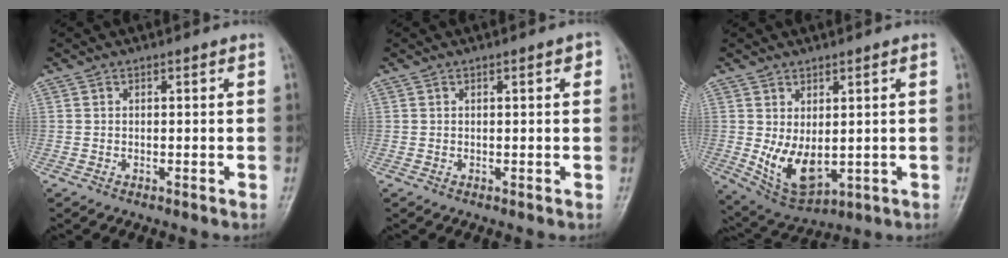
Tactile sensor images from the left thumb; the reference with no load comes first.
{"total": 1.3, "force": [0.5, 0.4, 1.2], "torque": [-0.014, 0.003, 0.004]}
{"total": 9.0, "force": [-0.2, 4.9, 7.5], "torque": [-0.119, -0.014, 0.020]}